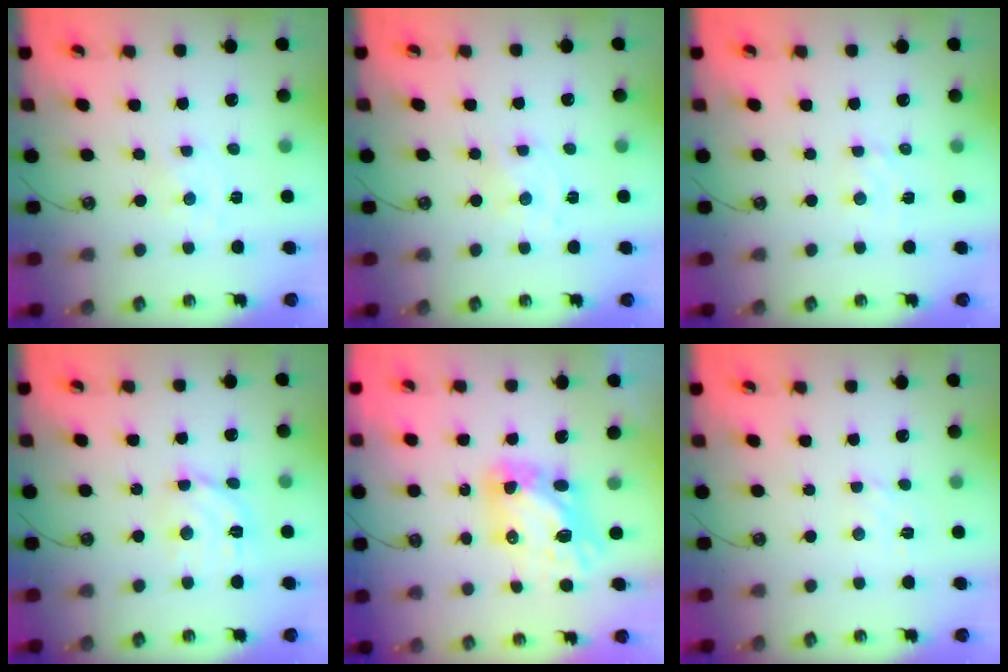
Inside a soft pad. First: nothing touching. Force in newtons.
{"total": 1.6, "press": 1.6, "slide": 0.3}
{"total": 2.3, "press": 2.3, "slide": 0.4}
{"total": 11.2, "press": 11.1, "slide": 1.6}
{"total": 10.4, "press": 10.3, "slide": 0.9}
{"total": 2.9, "press": 2.8, "slide": 0.7}